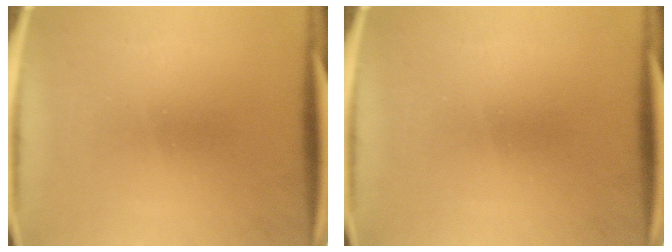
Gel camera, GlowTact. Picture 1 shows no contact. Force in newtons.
{"total": 0.0}